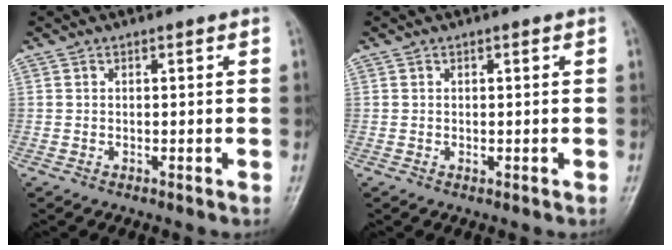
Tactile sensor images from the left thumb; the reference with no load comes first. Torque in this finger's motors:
{"motor_torque": [-0.11, -0.10, 0.01, 0.00, 0.00]}